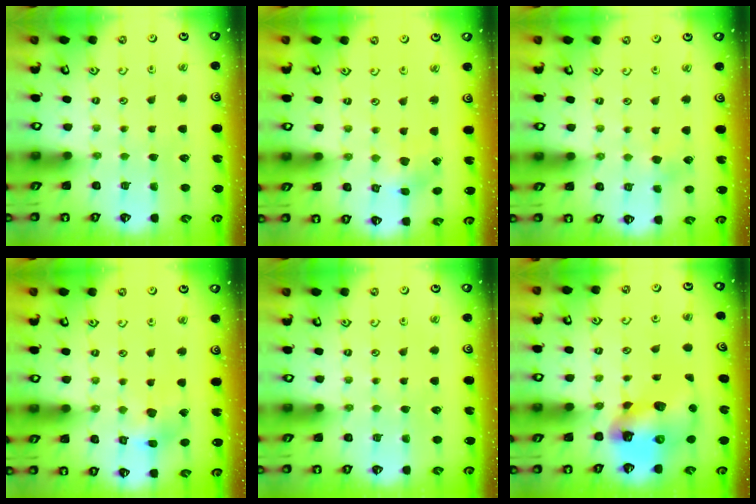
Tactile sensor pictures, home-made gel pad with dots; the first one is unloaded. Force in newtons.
{"total": 2.8, "press": 2.7, "slide": 0.4}
{"total": 2.1, "press": 2.1, "slide": 0.3}
{"total": 8.9, "press": 8.9, "slide": 1.0}
{"total": 0.0}
{"total": 12.8, "press": 12.7, "slide": 1.8}